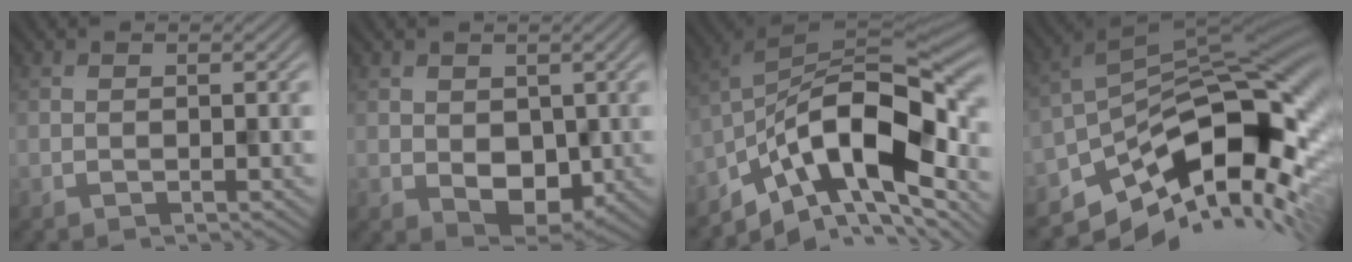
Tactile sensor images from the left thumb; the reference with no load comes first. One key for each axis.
{"total": 4.2, "fx": 0.1, "fy": 3.4, "fz": 2.5, "tx": -0.056, "ty": -0.013, "tz": 0.008}
{"total": 14.6, "fx": -6.7, "fy": 6.9, "fz": 11.0, "tx": -0.187, "ty": 0.005, "tz": -0.128}
{"total": 13.6, "fx": -7.0, "fy": 6.8, "fz": 9.5, "tx": -0.167, "ty": -0.008, "tz": -0.122}